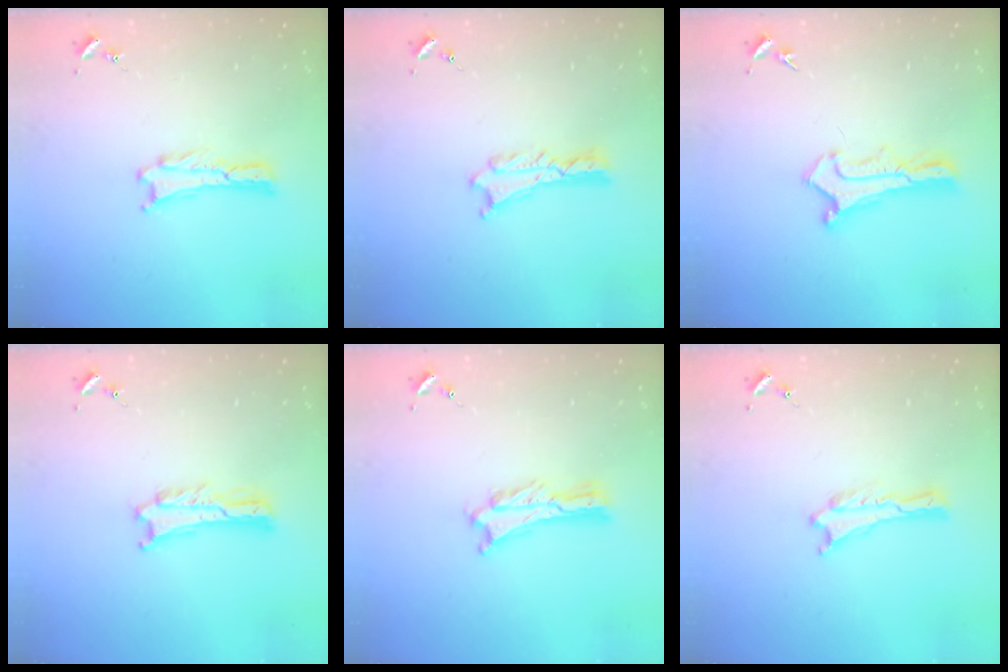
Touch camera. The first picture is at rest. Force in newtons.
{"total": 0.7, "press": 0.6, "slide": 0.2}
{"total": 1.1, "press": 1.1, "slide": 0.1}
{"total": 1.0, "press": 1.0, "slide": 0.2}
{"total": 1.3, "press": 1.3, "slide": 0.3}
{"total": 0.0}